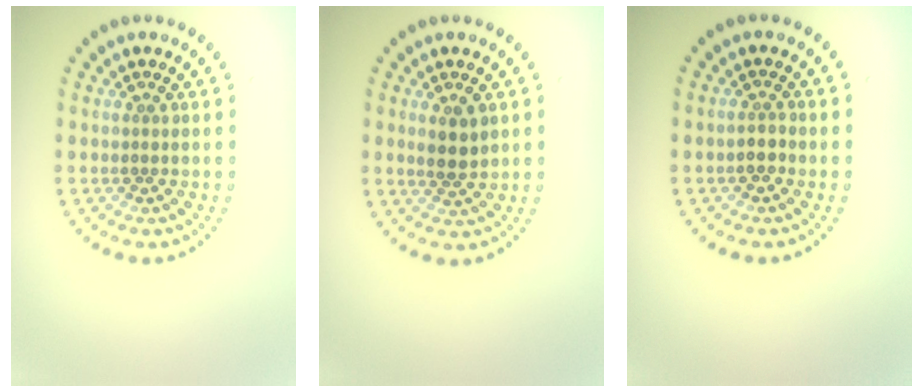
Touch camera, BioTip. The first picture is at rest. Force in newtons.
{"total": 2.3, "press": 2.2, "slide": 0.7}
{"total": 1.2, "press": 1.0, "slide": 0.7}